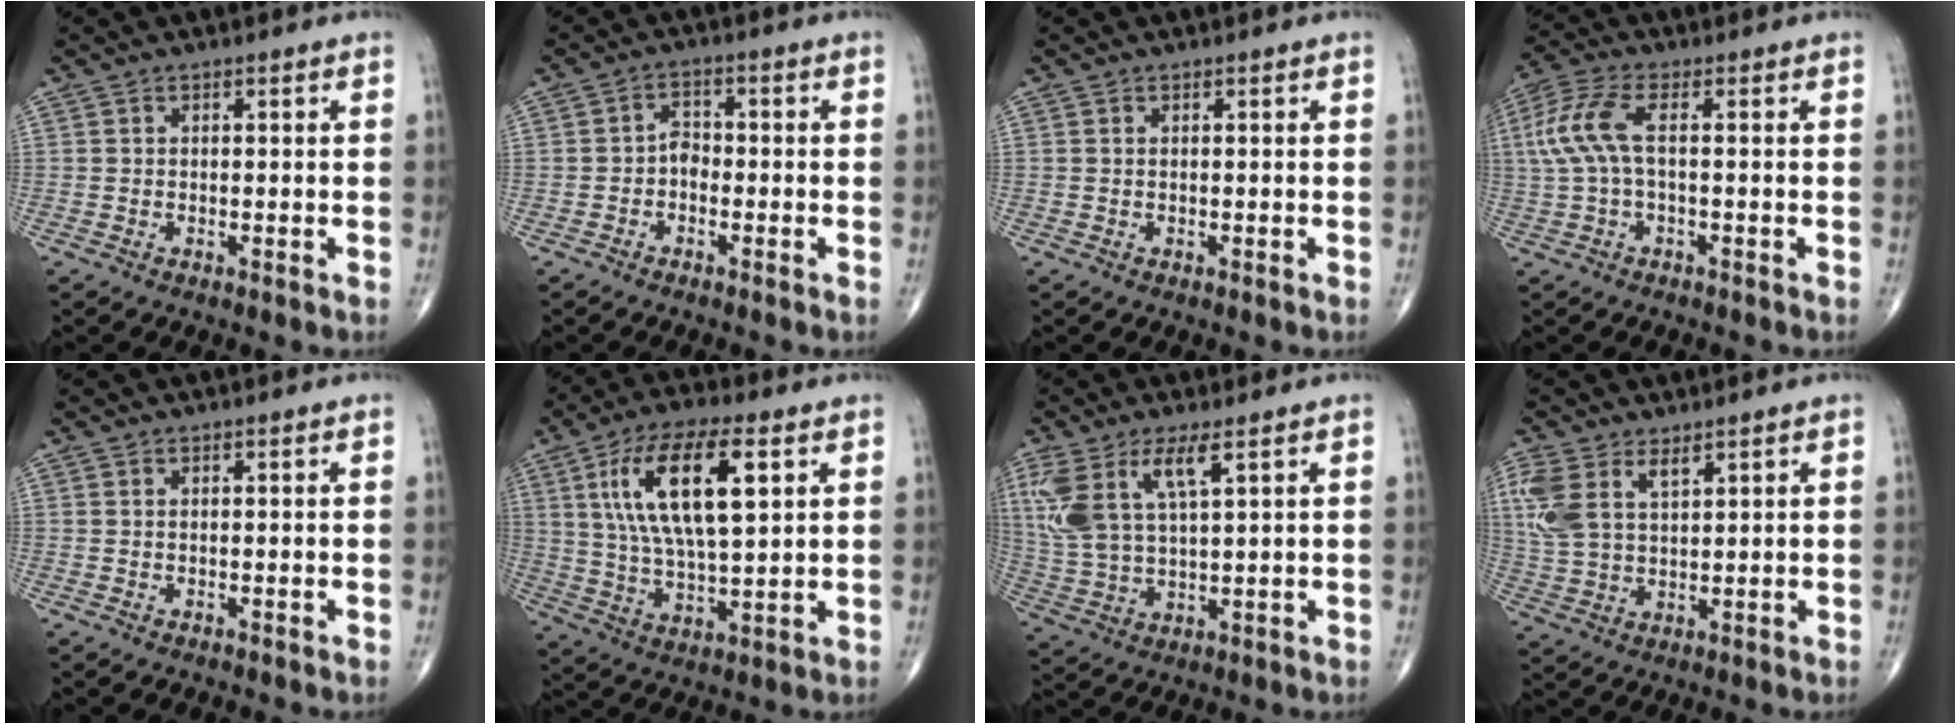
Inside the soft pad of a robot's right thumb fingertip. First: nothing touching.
{"total": 2.9, "force": [-1.0, 2.0, 1.8], "torque": [-0.018, 0.015, -0.027]}
{"total": 0.0}
{"total": 8.3, "force": [0.7, 3.2, 7.6], "torque": [-0.201, 0.023, 0.010]}
{"total": 0.0}
{"total": 17.8, "force": [5.6, 6.9, 15.4], "torque": [-0.278, -0.003, 0.100]}
{"total": 12.3, "force": [5.5, 4.4, 10.1], "torque": [-0.234, -0.013, 0.118]}
{"total": 9.4, "force": [4.6, 4.9, 6.6], "torque": [-0.151, -0.003, 0.100]}